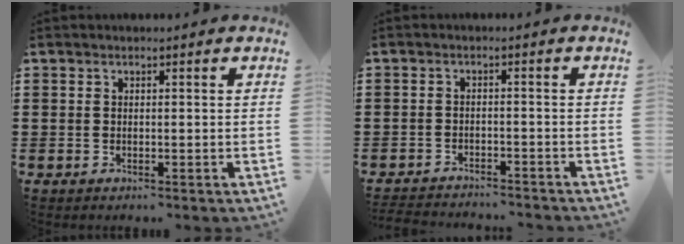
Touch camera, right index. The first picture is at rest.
{"total": 2.5, "force": [-2.5, 0.0, -0.2], "torque": [-0.005, -0.003, -0.054]}